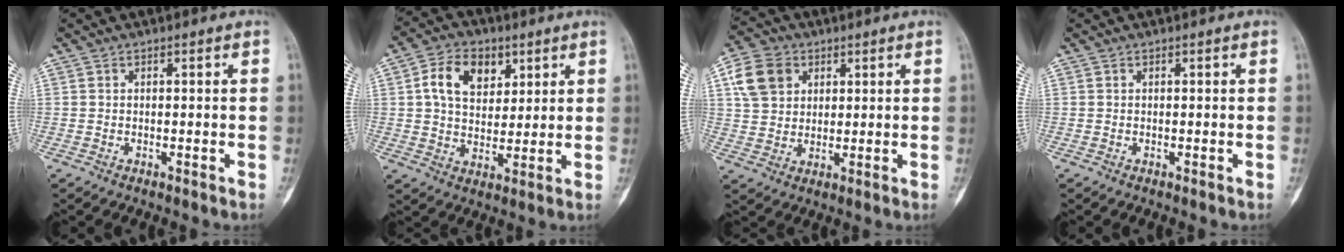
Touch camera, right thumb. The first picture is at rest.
{"total": 10.3, "force": [3.7, 7.1, 6.5], "torque": [-0.080, -0.008, 0.064]}
{"total": 9.1, "force": [3.3, 7.3, 4.5], "torque": [-0.069, 0.001, 0.060]}
{"total": 0.0}